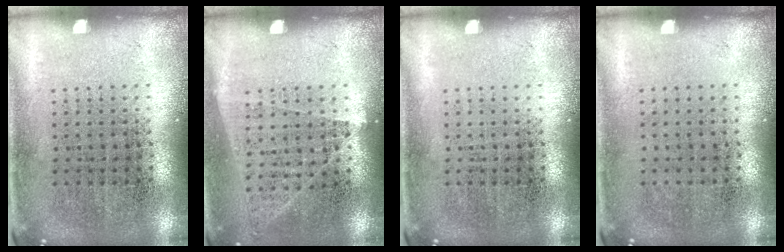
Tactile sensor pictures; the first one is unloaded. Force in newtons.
{"total": 1.0, "press": 0.9, "slide": 0.5}
{"total": 0.0}
{"total": 0.0}